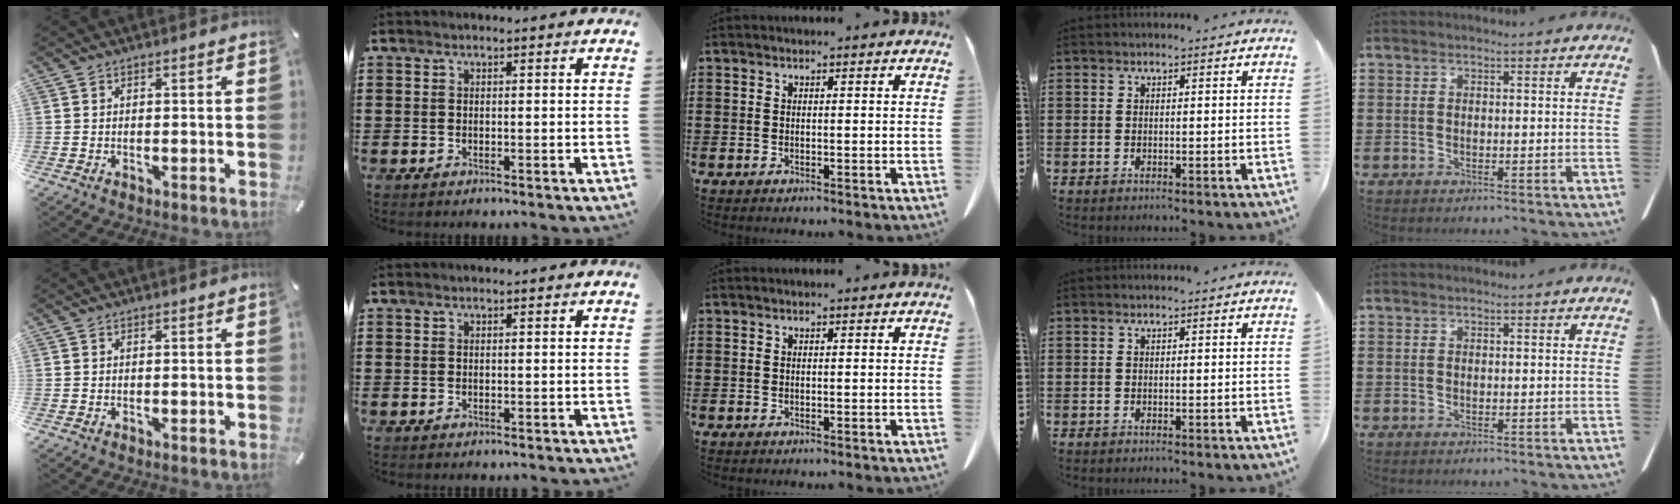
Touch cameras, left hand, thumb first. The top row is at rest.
{}